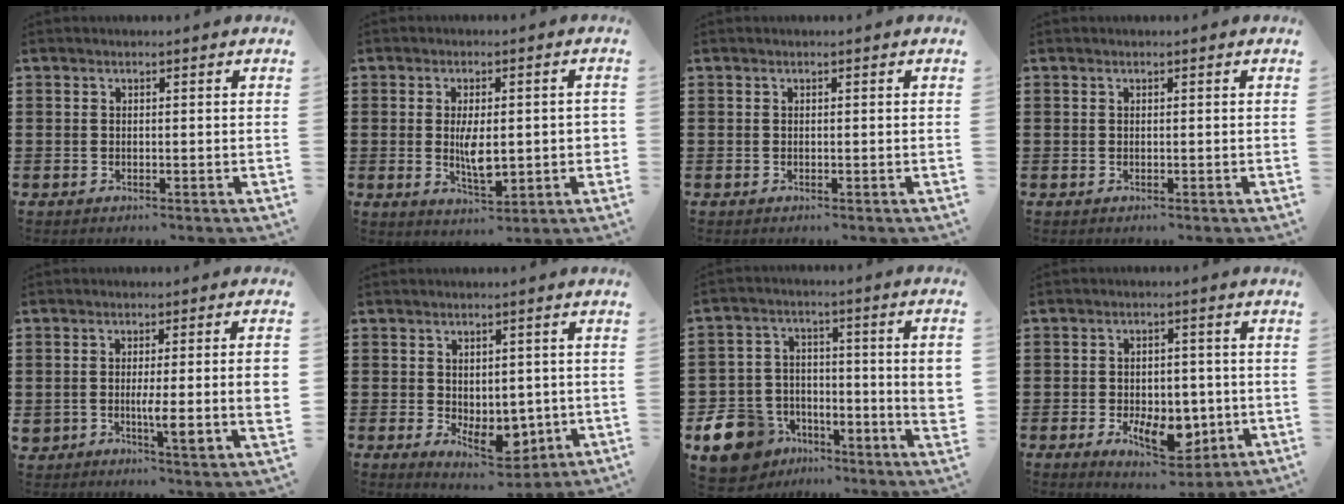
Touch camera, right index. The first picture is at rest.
{"total": 6.6, "force": [0.0, 2.5, 6.1], "torque": [-0.115, -0.002, -0.007]}
{"total": 0.0}
{"total": 0.0}
{"total": 6.2, "force": [-0.6, 1.6, 6.0], "torque": [-0.107, -0.005, -0.016]}
{"total": 5.8, "force": [-0.6, 4.2, 3.9], "torque": [-0.048, 0.006, -0.009]}
{"total": 11.4, "force": [-4.3, 7.6, 7.2], "torque": [-0.180, 0.016, -0.079]}
{"total": 8.0, "force": [-2.4, 4.7, 6.0], "torque": [-0.097, 0.002, -0.040]}